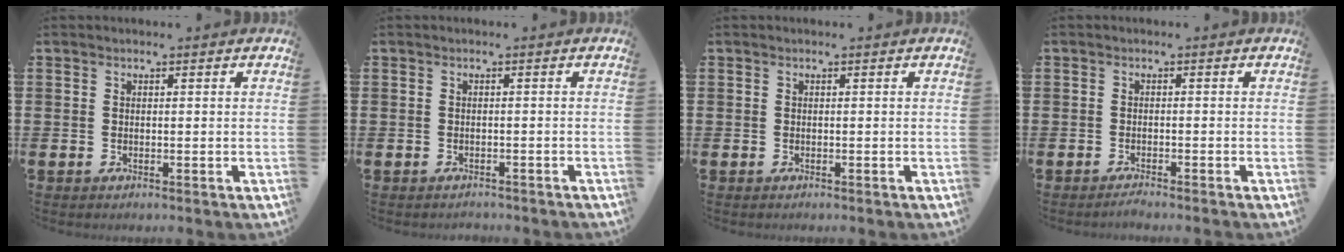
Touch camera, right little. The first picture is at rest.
{"total": 0.5, "force": [-0.5, 0.1, -0.1], "torque": [0.000, -0.002, -0.011]}
{"total": 0.0}
{"total": 0.9, "force": [-0.8, -0.1, 0.3], "torque": [-0.005, -0.002, -0.016]}